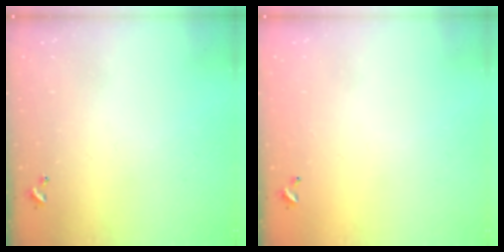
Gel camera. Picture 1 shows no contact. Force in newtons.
{"total": 2.8, "press": 2.8, "slide": 0.1}